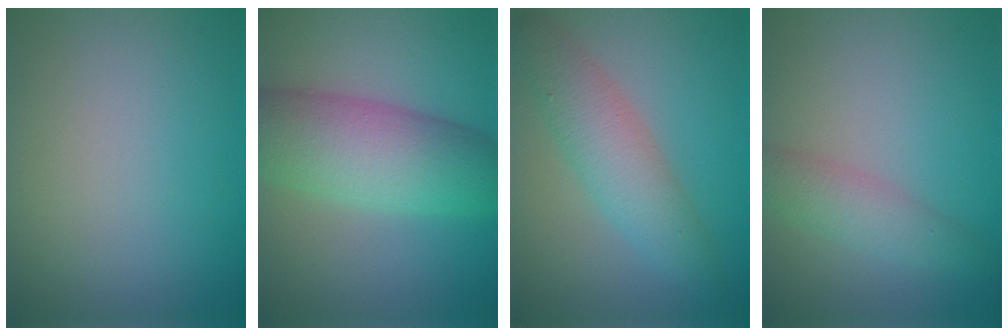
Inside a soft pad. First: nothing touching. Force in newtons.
{"total": 8.7, "press": 8.7, "slide": 0.1}
{"total": 4.8, "press": 4.8, "slide": 0.1}
{"total": 2.8, "press": 2.8, "slide": 0.2}